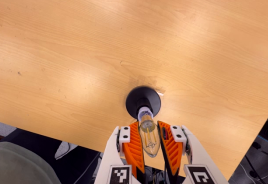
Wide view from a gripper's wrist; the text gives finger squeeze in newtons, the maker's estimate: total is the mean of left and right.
{"total": 20.5, "left": 23.4, "right": 17.6}